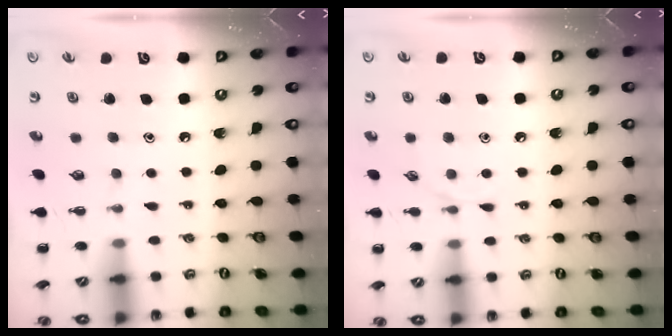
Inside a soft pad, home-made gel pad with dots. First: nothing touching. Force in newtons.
{"total": 4.2, "press": 4.0, "slide": 1.3}